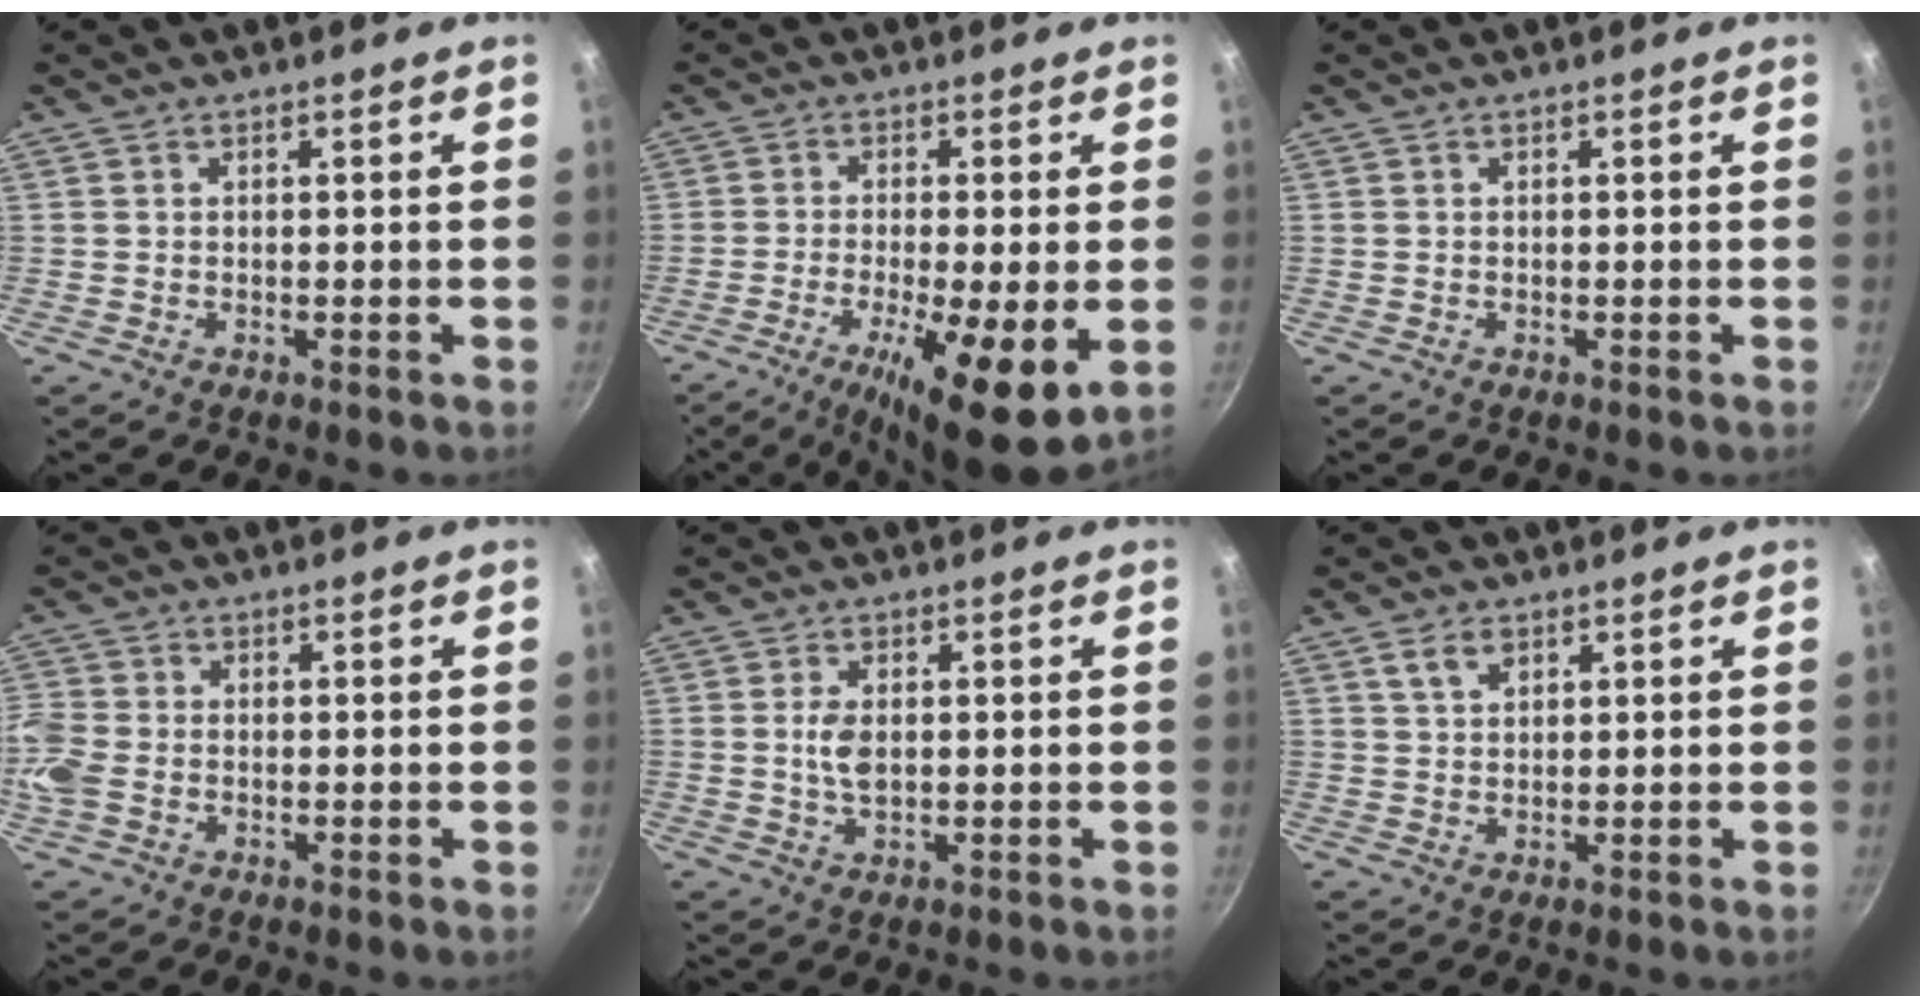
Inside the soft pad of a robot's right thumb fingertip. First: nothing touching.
{"total": 13.7, "force": [-4.0, 3.1, 12.7], "torque": [-0.211, -0.010, -0.063]}
{"total": 0.0}
{"total": 6.8, "force": [-1.5, 5.1, 4.2], "torque": [-0.099, 0.003, -0.043]}
{"total": 4.1, "force": [0.3, 2.3, 3.3], "torque": [-0.060, -0.004, 0.006]}
{"total": 3.5, "force": [1.9, 2.3, 2.0], "torque": [-0.026, -0.003, 0.036]}